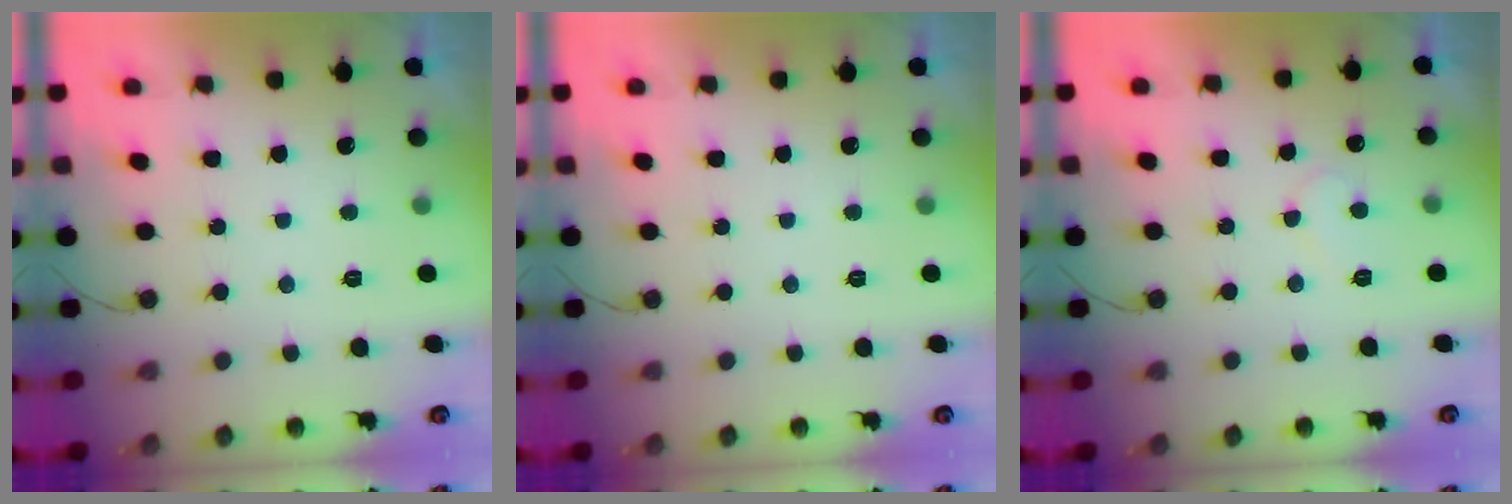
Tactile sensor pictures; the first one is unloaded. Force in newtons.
{"total": 0.0}
{"total": 6.9, "press": 6.9, "slide": 0.5}